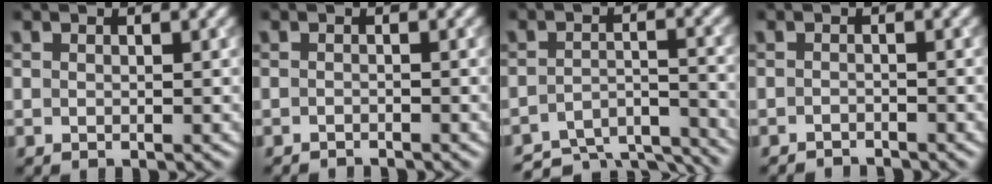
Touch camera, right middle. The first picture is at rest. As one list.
[{"total": 1.3, "force": [-1.2, 0.1, 0.1], "torque": [0.001, -0.006, -0.021]}, {"total": 8.4, "force": [-7.8, 2.2, 2.4], "torque": [-0.041, -0.008, -0.104]}, {"total": 1.8, "force": [-1.8, 0.2, 0.3], "torque": [0.001, -0.005, -0.030]}]